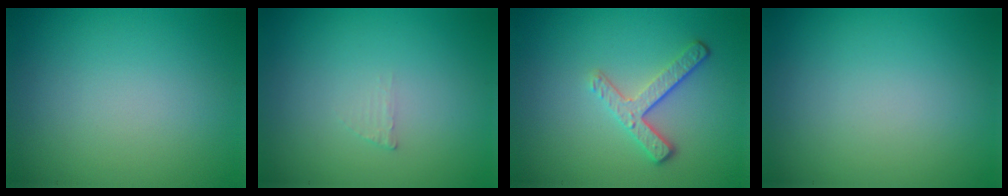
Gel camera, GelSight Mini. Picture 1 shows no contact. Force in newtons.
{"total": 0.6, "press": 0.6, "slide": 0.1}
{"total": 3.4, "press": 2.6, "slide": 2.3}
{"total": 0.0}